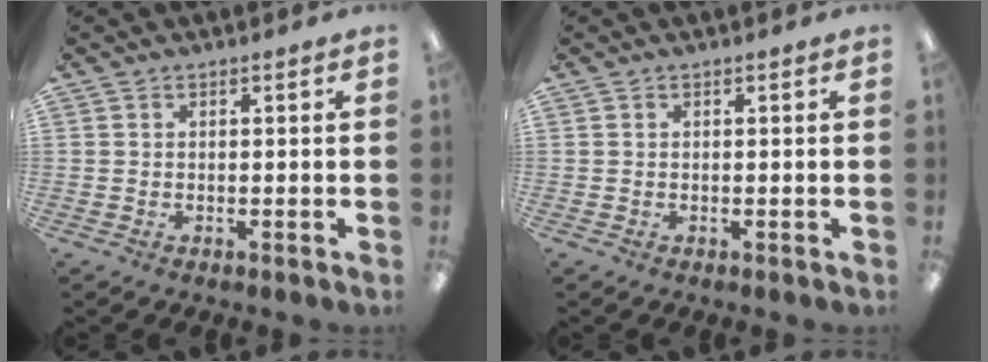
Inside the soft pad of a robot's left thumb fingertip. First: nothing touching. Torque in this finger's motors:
{"motor_torque": [0.00, 0.00, -0.02, -0.02, 0.00]}